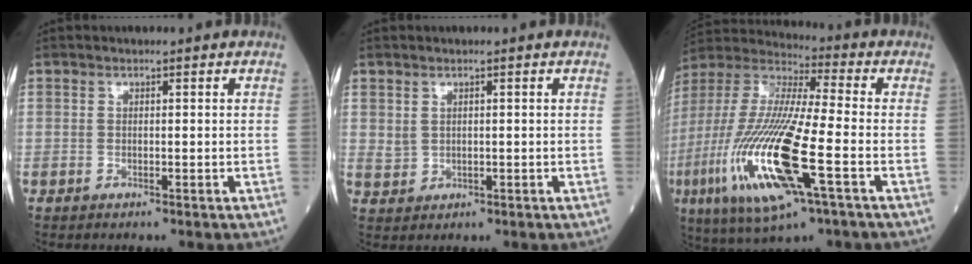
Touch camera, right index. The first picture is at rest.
{"total": 1.8, "force": [0.7, 1.4, 0.9], "torque": [-0.017, 0.000, 0.019]}
{"total": 22.3, "force": [-6.8, 3.3, 21.0], "torque": [-0.474, -0.038, -0.127]}